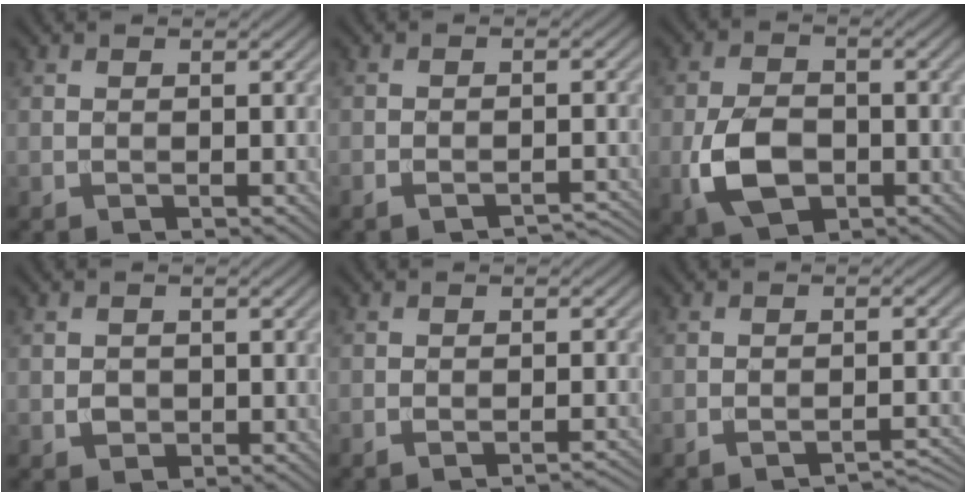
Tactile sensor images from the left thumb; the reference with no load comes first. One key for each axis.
{"total": 3.4, "fx": -2.9, "fy": 1.1, "fz": 1.5, "tx": -0.024, "ty": 0.002, "tz": -0.038}
{"total": 7.4, "fx": -2.4, "fy": 4.7, "fz": 5.1, "tx": -0.117, "ty": -0.009, "tz": -0.048}
{"total": 1.5, "fx": -0.3, "fy": 1.4, "fz": 0.5, "tx": -0.006, "ty": -0.007, "tz": -0.007}
{"total": 2.3, "fx": -1.8, "fy": 0.3, "fz": 1.3, "tx": -0.013, "ty": 0.005, "tz": -0.032}
{"total": 2.8, "fx": -2.5, "fy": 0.3, "fz": 1.3, "tx": -0.018, "ty": 0.005, "tz": -0.040}